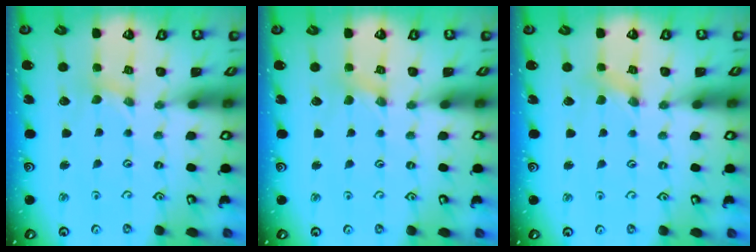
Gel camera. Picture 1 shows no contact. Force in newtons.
{"total": 0.9, "press": 0.8, "slide": 0.2}
{"total": 0.0}